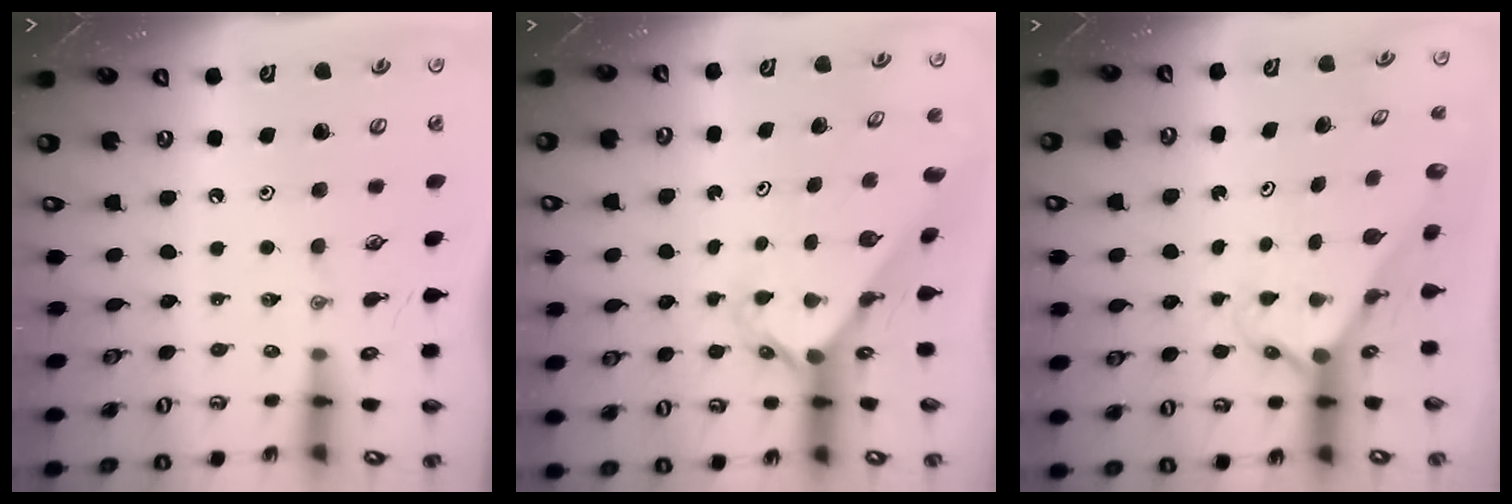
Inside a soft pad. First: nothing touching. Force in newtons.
{"total": 2.6, "press": 2.6, "slide": 0.3}
{"total": 2.1, "press": 2.1, "slide": 0.1}